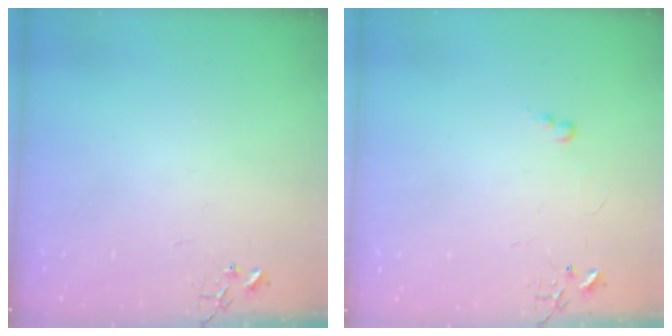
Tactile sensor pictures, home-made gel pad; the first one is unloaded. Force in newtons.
{"total": 4.8, "press": 4.7, "slide": 0.6}